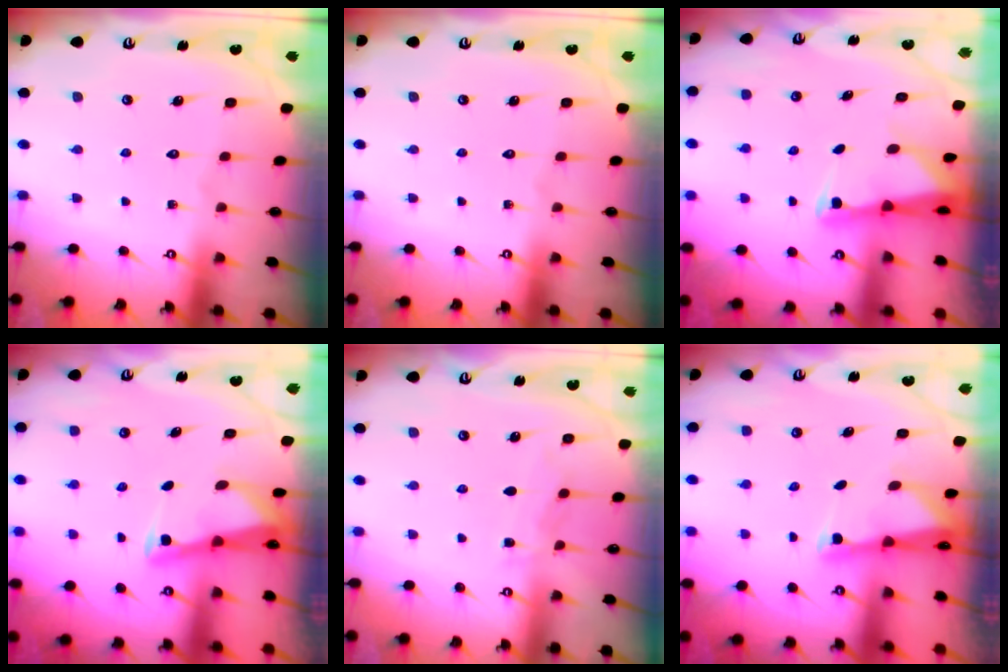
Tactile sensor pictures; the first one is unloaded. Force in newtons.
{"total": 0.0}
{"total": 2.6, "press": 2.6, "slide": 0.5}
{"total": 2.7, "press": 2.7, "slide": 0.2}
{"total": 5.4, "press": 5.4, "slide": 0.6}
{"total": 1.8, "press": 1.8, "slide": 0.4}